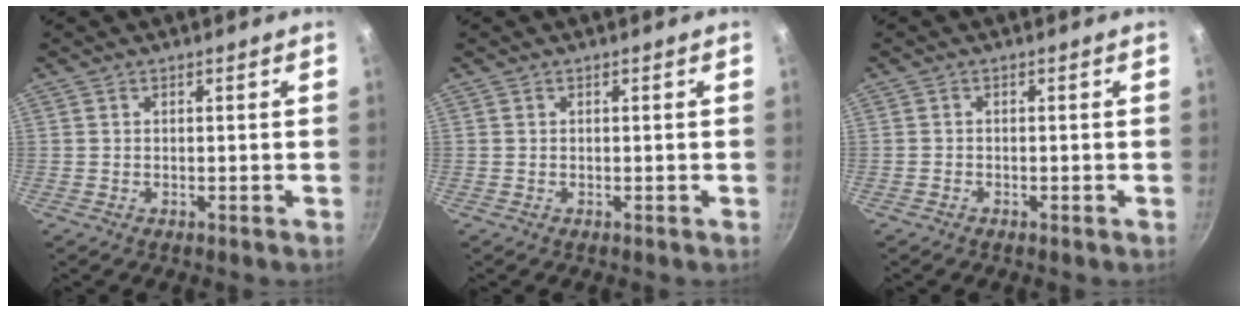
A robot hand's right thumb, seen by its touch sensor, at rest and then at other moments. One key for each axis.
{"total": 0.0}
{"total": 0.6, "fx": -0.5, "fy": 0.4, "fz": 0.1, "tx": -0.006, "ty": 0.006, "tz": -0.012}